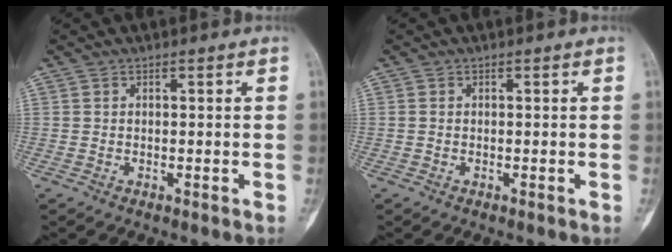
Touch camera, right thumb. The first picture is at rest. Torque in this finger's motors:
{"motor_torque": [0.47, 0.31, -0.12, 0.04, -0.06]}